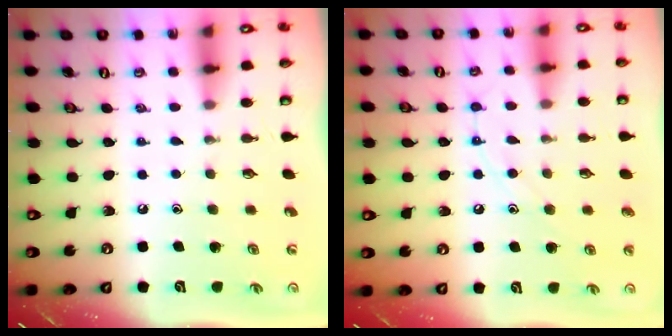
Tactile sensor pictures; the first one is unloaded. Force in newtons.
{"total": 9.6, "press": 9.6, "slide": 0.7}